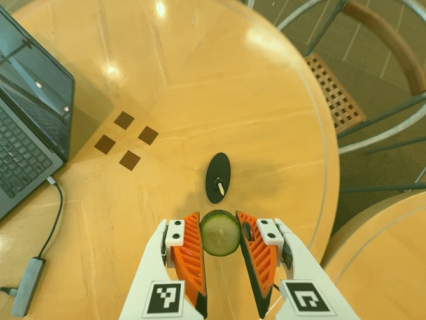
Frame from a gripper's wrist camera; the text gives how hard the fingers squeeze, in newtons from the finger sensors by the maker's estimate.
{"total": 9.1, "left": 9.1, "right": 9.2}